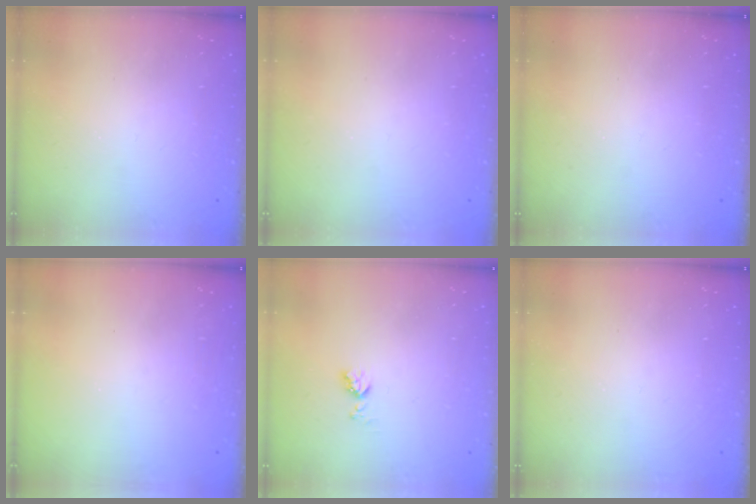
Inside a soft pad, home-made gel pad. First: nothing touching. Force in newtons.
{"total": 0.0}
{"total": 0.0}
{"total": 0.0}
{"total": 3.7, "press": 3.7, "slide": 0.6}
{"total": 0.0}